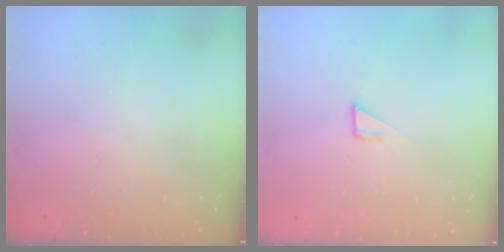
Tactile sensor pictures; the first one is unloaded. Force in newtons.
{"total": 2.7, "press": 2.7, "slide": 0.2}